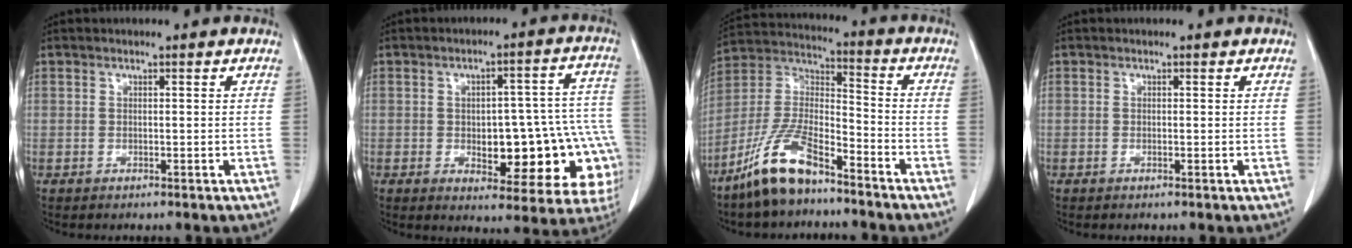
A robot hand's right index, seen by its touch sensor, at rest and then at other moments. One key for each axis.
{"total": 19.0, "fx": -4.7, "fy": 7.6, "fz": 16.8, "tx": -0.124, "ty": 0.046, "tz": -0.035}
{"total": 12.5, "fx": -9.1, "fy": 3.5, "fz": 7.9, "tx": -0.174, "ty": 0.001, "tz": -0.179}
{"total": 0.0}